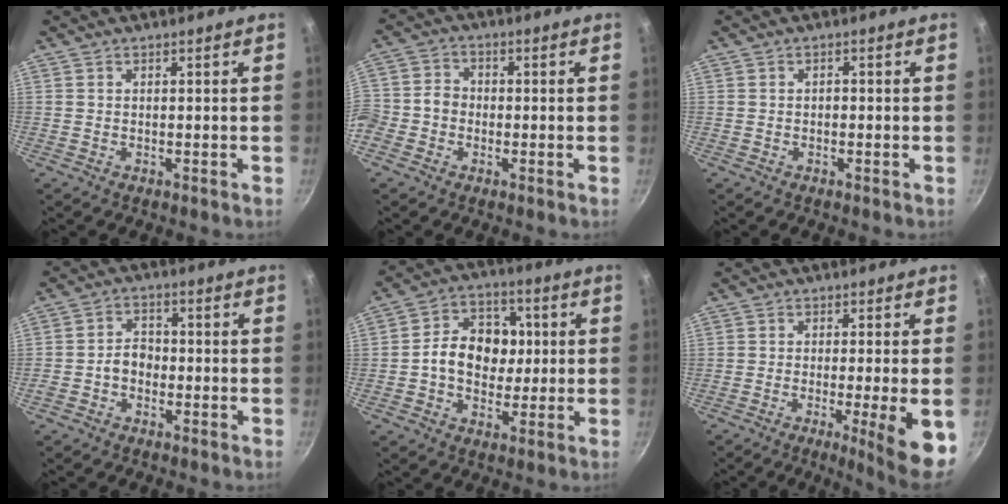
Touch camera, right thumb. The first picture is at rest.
{"total": 7.4, "force": [-2.3, 6.3, 3.1], "torque": [-0.050, 0.031, -0.058]}
{"total": 0.8, "force": [-0.3, 0.5, 0.4], "torque": [-0.007, 0.004, -0.005]}
{"total": 4.3, "force": [-1.5, 3.3, 2.3], "torque": [-0.018, 0.024, -0.032]}
{"total": 12.2, "force": [0.3, 9.5, 7.7], "torque": [-0.084, 0.016, -0.010]}
{"total": 9.4, "force": [-2.7, 0.7, 9.0], "torque": [-0.126, 0.001, -0.037]}